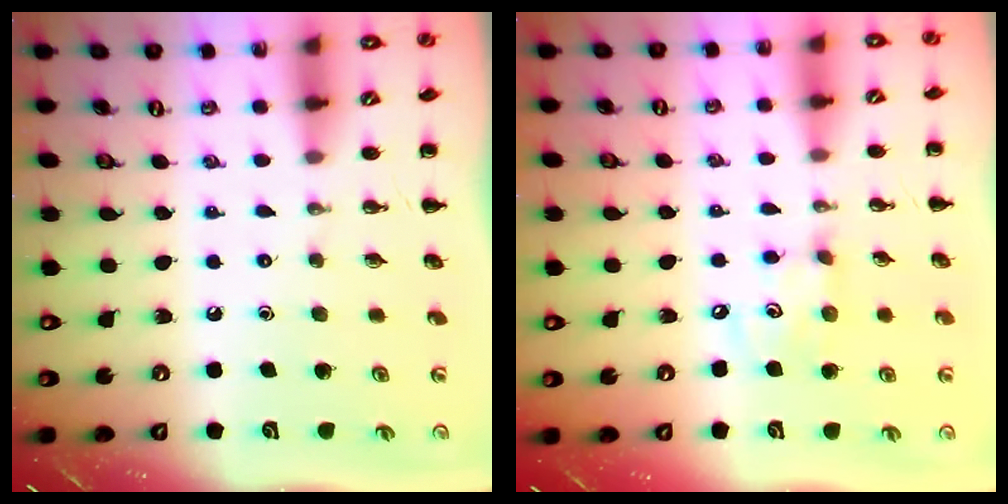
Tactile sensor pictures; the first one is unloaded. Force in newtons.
{"total": 5.6, "press": 5.5, "slide": 1.1}